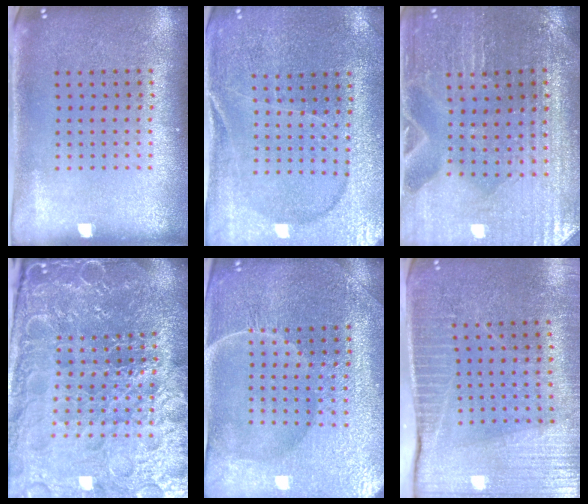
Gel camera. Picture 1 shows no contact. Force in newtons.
{"total": 1.5, "press": 1.5, "slide": 0.2}
{"total": 1.5, "press": 1.4, "slide": 0.2}
{"total": 5.6, "press": 5.2, "slide": 2.1}
{"total": 4.7, "press": 4.5, "slide": 1.4}
{"total": 3.6, "press": 3.5, "slide": 0.9}